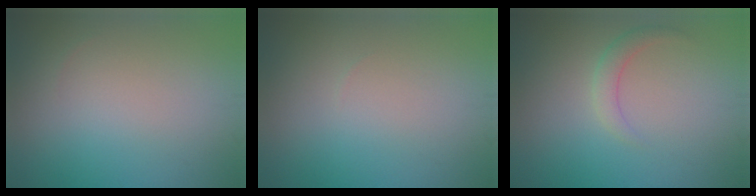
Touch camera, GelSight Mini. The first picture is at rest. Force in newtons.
{"total": 0.0}
{"total": 1.6, "press": 1.6, "slide": 0.1}